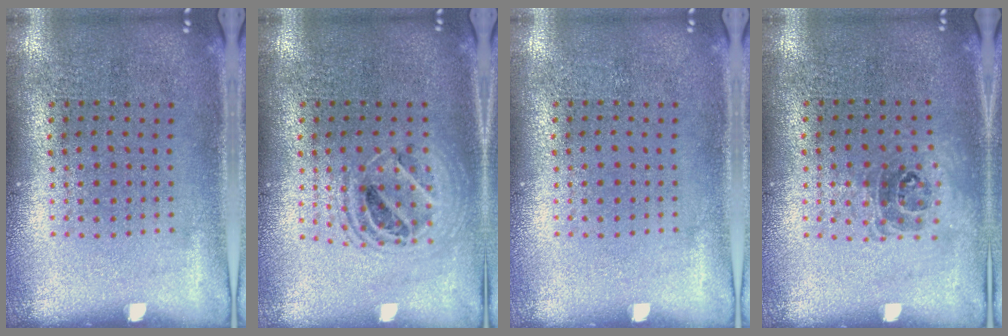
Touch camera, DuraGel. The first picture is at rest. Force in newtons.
{"total": 1.4, "press": 1.2, "slide": 0.7}
{"total": 0.0}
{"total": 1.0, "press": 0.9, "slide": 0.5}